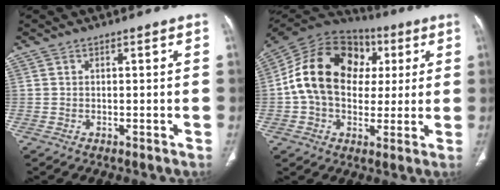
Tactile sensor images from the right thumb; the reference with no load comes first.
{"total": 20.1, "force": [2.7, 14.9, 13.1], "torque": [-0.221, 0.031, 0.039]}